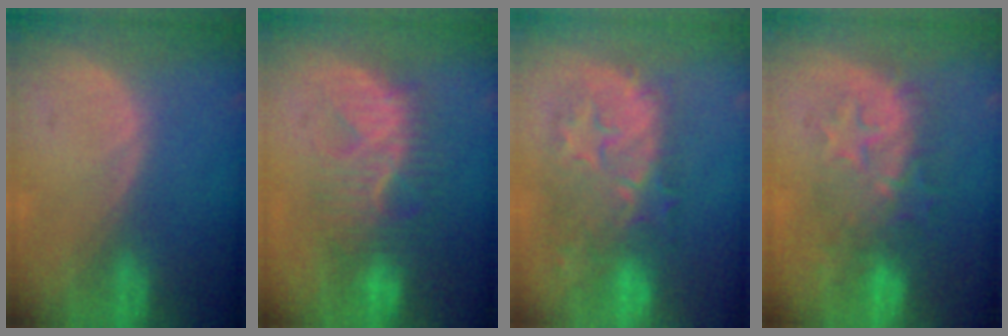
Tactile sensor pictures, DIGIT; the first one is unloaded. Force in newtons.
{"total": 8.0, "press": 7.9, "slide": 1.3}
{"total": 10.1, "press": 9.6, "slide": 3.0}
{"total": 8.4, "press": 8.1, "slide": 2.2}